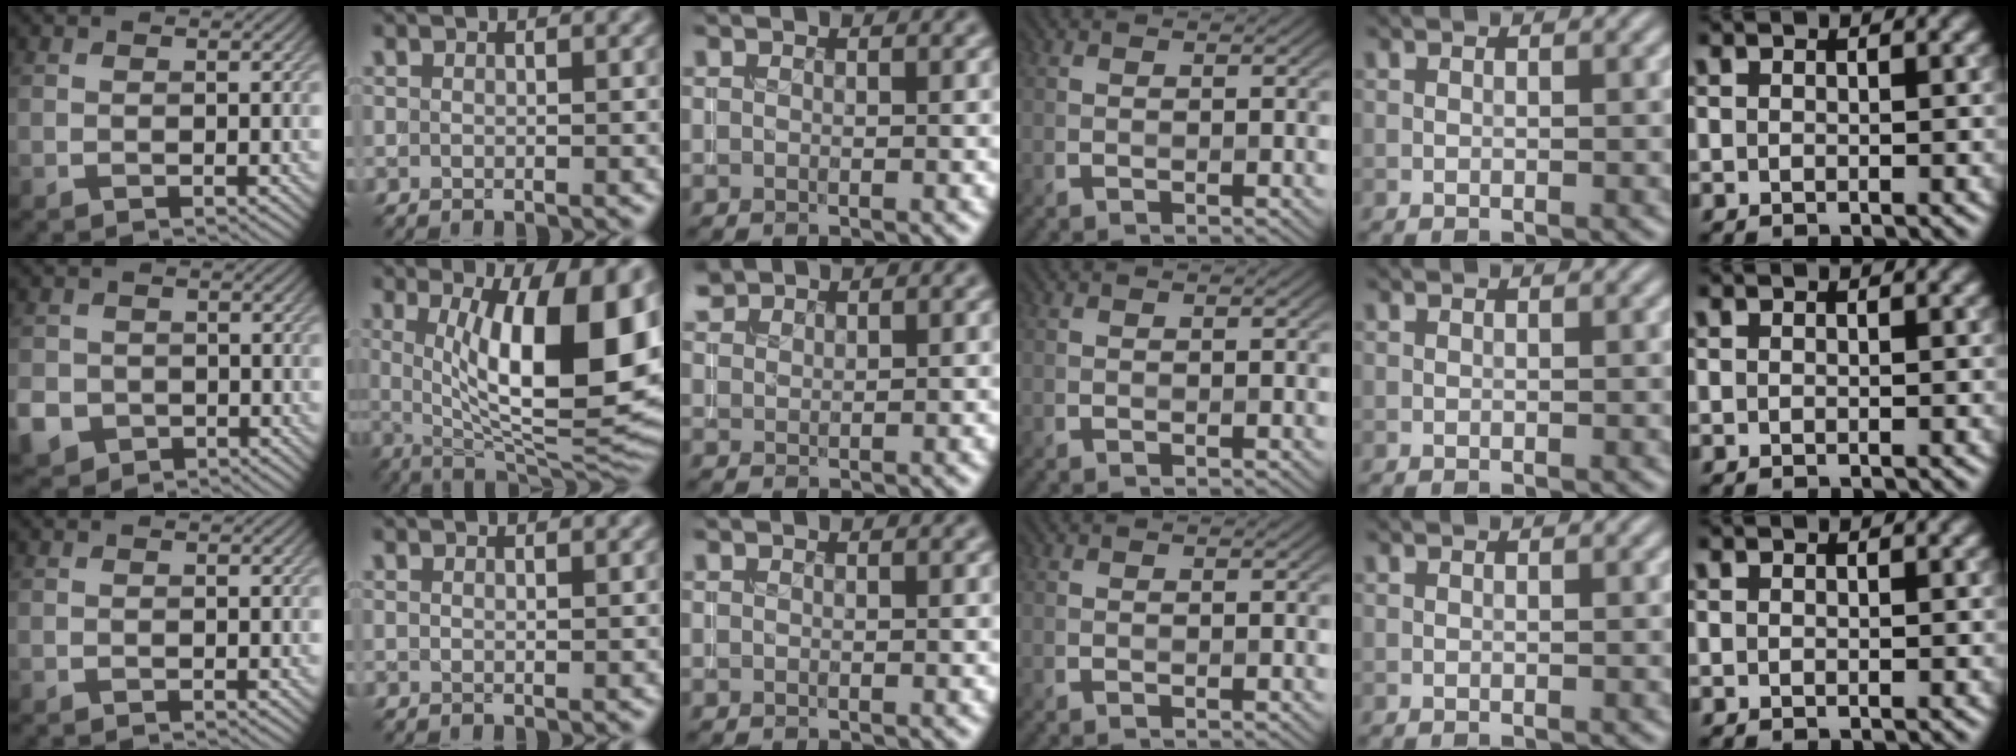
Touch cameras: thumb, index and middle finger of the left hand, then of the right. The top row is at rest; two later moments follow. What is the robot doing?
{"motion": "insert", "object": "coin"}